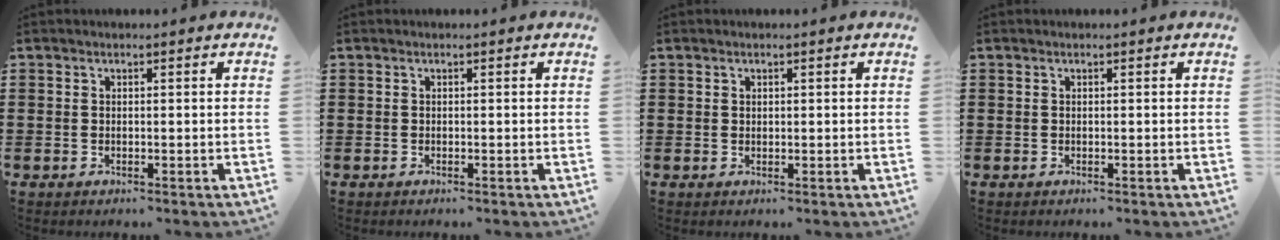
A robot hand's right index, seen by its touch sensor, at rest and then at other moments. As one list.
[{"total": 0.0}, {"total": 0.6, "force": [0.3, 0.5, 0.1], "torque": [-0.004, 0.002, 0.007]}, {"total": 0.0}]